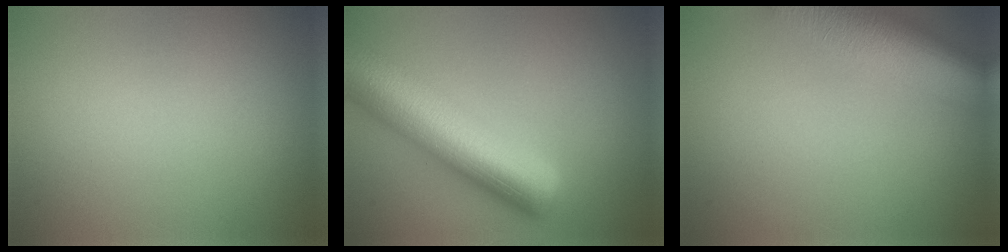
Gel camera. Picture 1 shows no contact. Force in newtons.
{"total": 10.1, "press": 10.1, "slide": 0.4}
{"total": 8.6, "press": 8.5, "slide": 0.6}